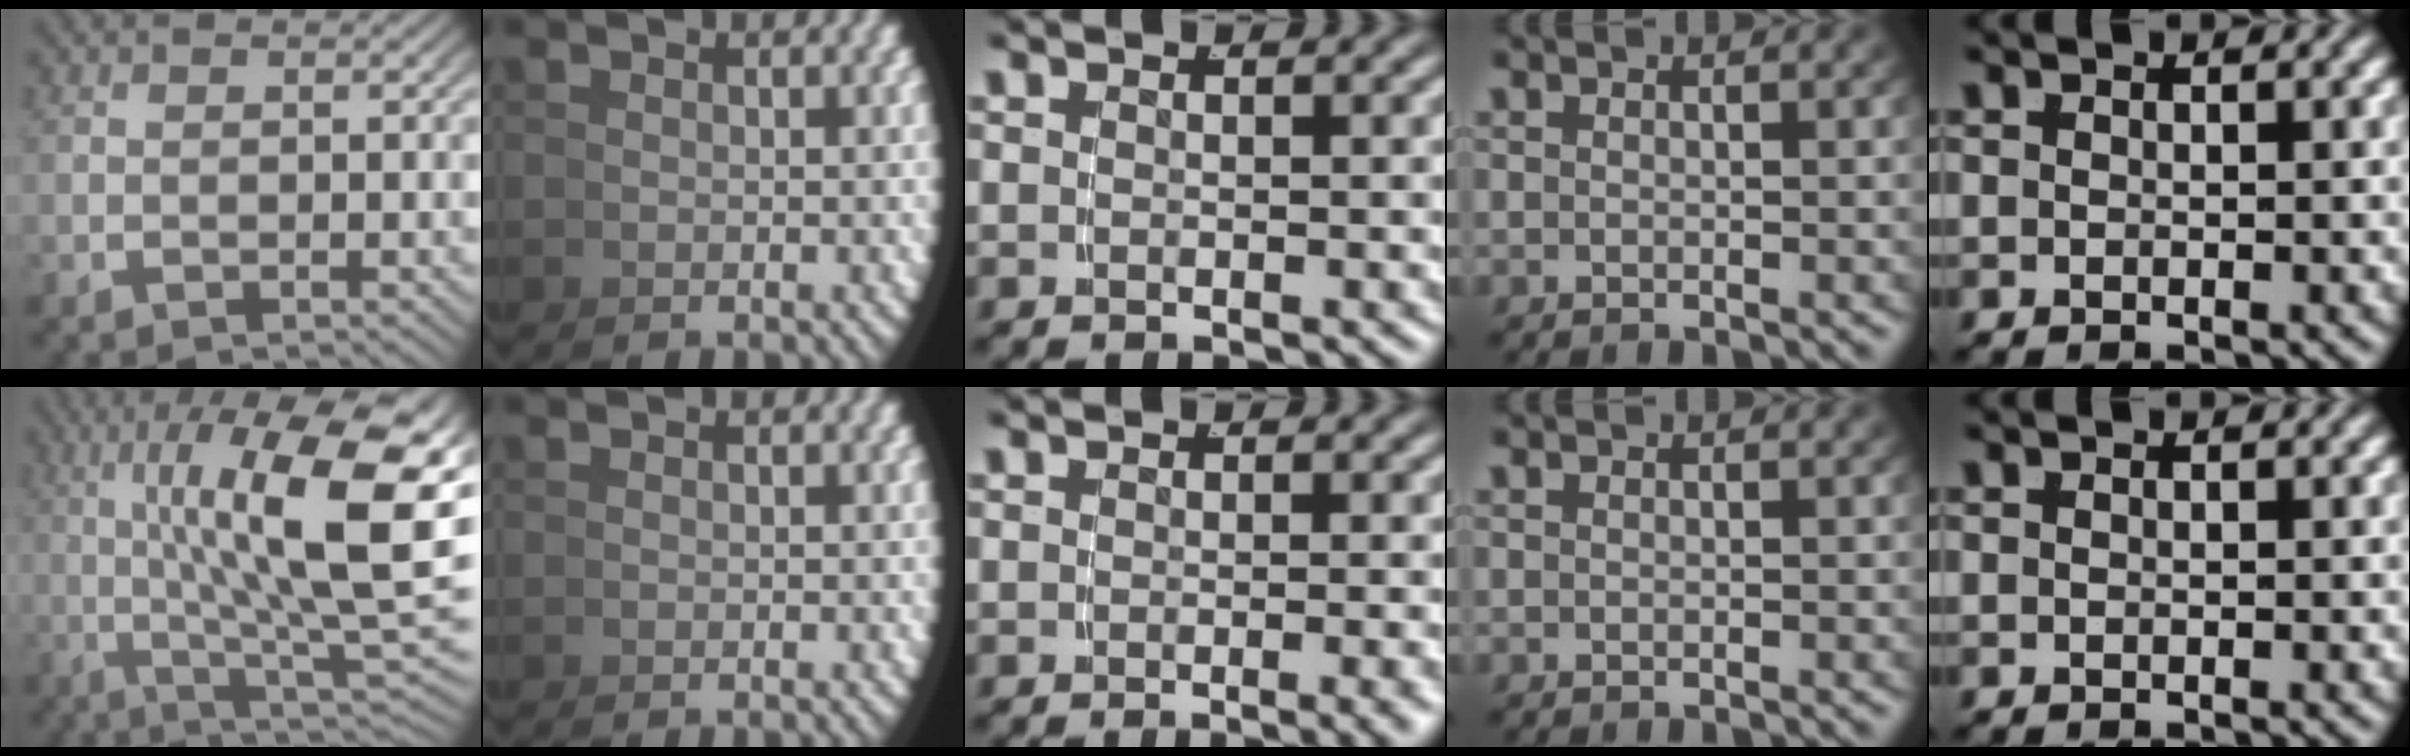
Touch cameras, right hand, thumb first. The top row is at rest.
{"thumb": {"total": 16.7, "force": [1.8, 7.1, 15.0], "torque": [-0.218, -0.026, 0.039]}, "middle": {"total": 1.0, "force": [-0.3, -0.3, 0.9], "torque": [-0.010, 0.003, -0.006]}}